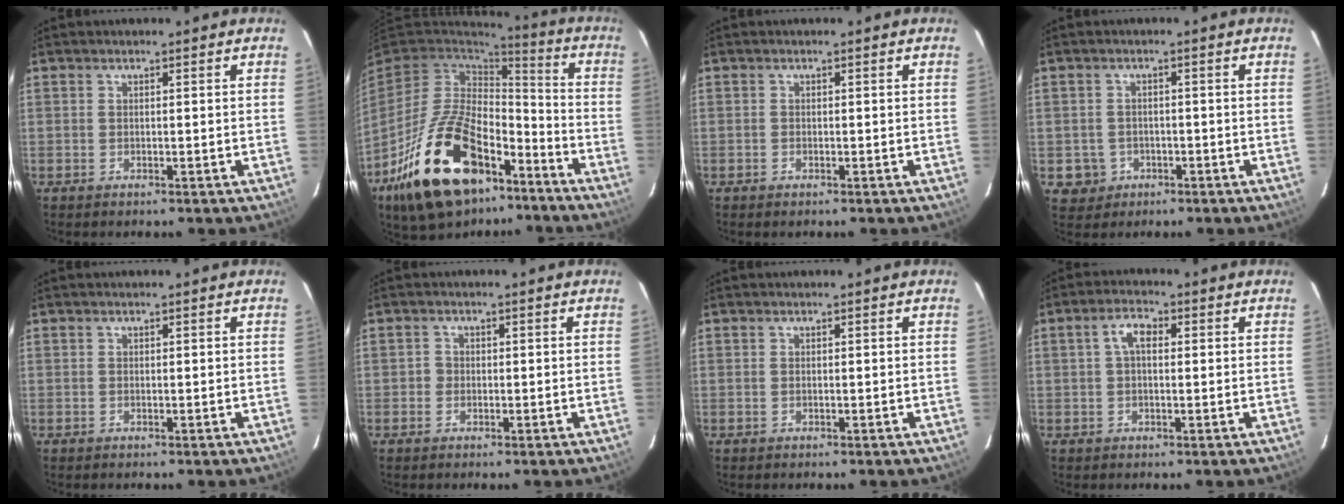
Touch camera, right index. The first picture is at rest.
{"total": 25.1, "force": [-13.8, 13.4, 16.1], "torque": [-0.324, -0.003, -0.216]}
{"total": 0.6, "force": [-0.5, 0.3, 0.2], "torque": [-0.004, 0.001, -0.011]}
{"total": 4.5, "force": [-1.3, 4.3, 0.4], "torque": [-0.018, 0.015, -0.011]}
{"total": 0.0}
{"total": 1.3, "force": [-0.5, 1.2, 0.0], "torque": [0.000, 0.003, -0.010]}
{"total": 0.0}
{"total": 3.8, "force": [0.7, 2.0, 3.2], "torque": [-0.060, 0.015, 0.013]}